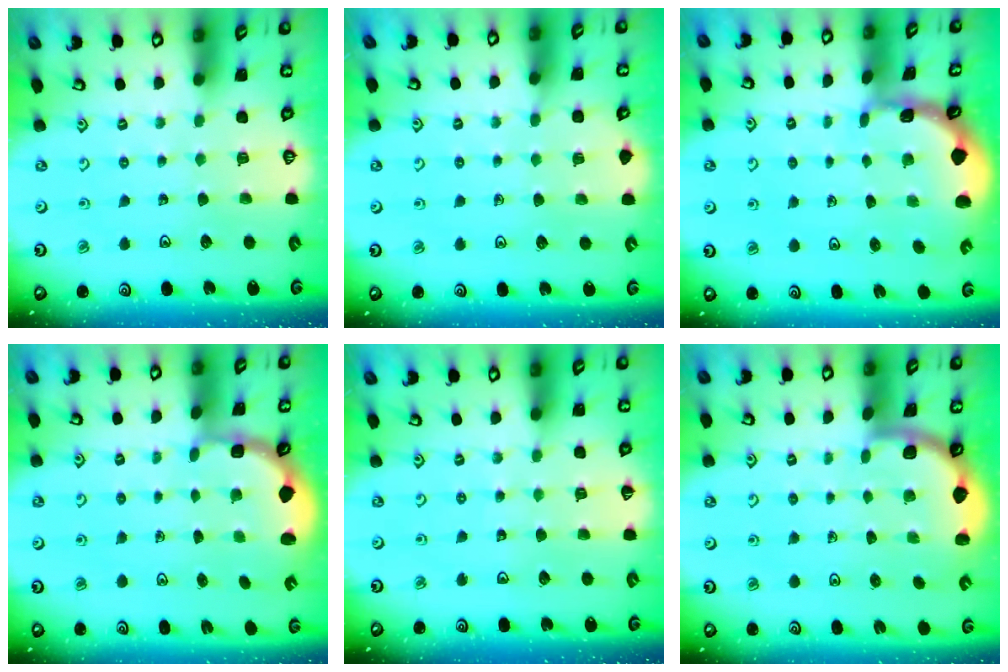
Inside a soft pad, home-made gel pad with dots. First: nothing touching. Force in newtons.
{"total": 3.3, "press": 3.3, "slide": 0.4}
{"total": 0.9, "press": 0.9, "slide": 0.2}
{"total": 2.6, "press": 1.9, "slide": 1.7}
{"total": 2.9, "press": 2.9, "slide": 0.3}
{"total": 1.6, "press": 1.6, "slide": 0.0}